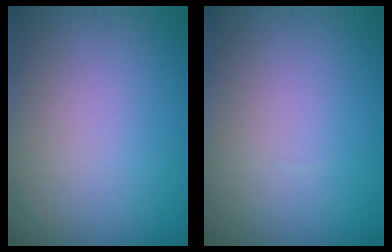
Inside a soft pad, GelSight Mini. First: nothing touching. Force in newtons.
{"total": 0.0}